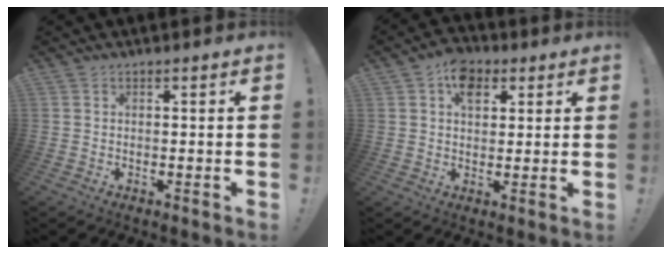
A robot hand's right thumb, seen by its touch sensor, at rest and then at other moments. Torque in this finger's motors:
{"motor_torque": [0.05, 0.09, 0.13, 0.13, 0.02]}